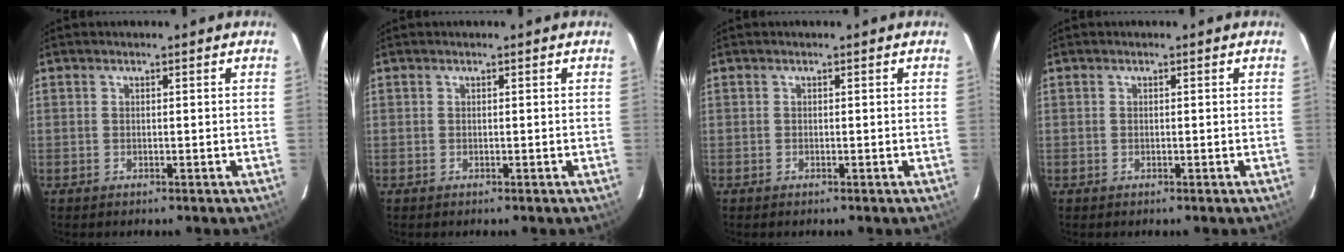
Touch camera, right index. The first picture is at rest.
{"total": 0.0}
{"total": 0.0}
{"total": 0.0}